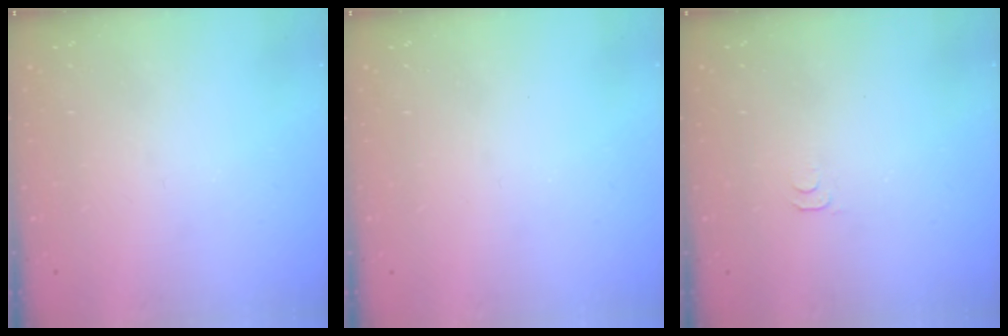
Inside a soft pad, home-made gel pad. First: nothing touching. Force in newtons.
{"total": 0.0}
{"total": 2.8, "press": 2.7, "slide": 0.5}